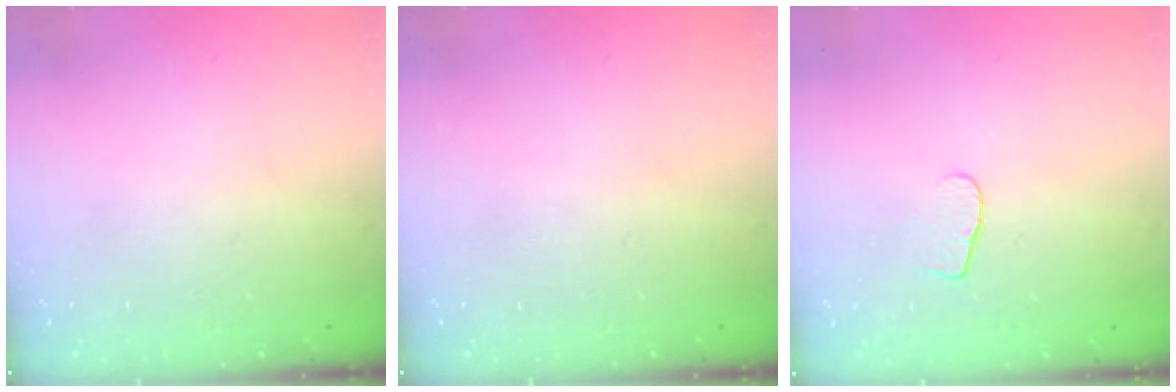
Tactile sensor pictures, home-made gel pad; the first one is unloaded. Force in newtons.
{"total": 0.0}
{"total": 5.4, "press": 5.4, "slide": 0.5}